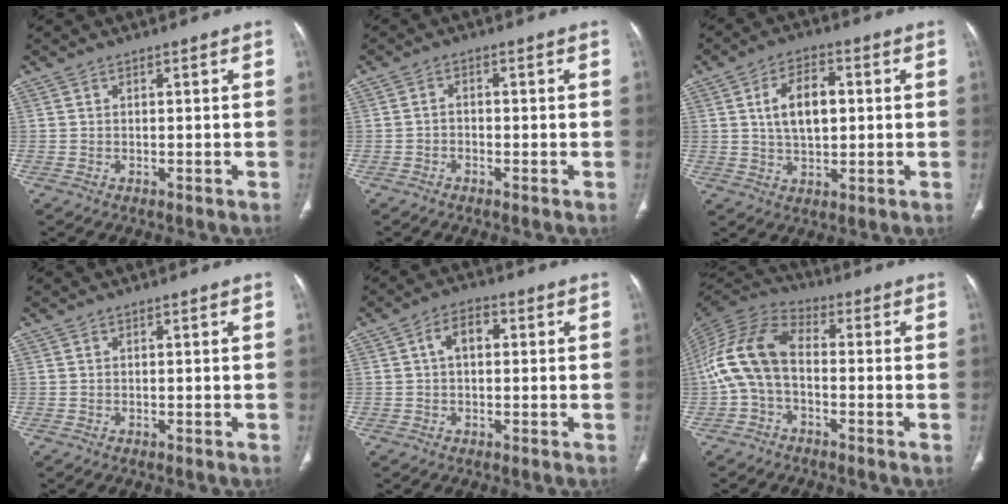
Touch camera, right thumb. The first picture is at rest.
{"total": 1.4, "force": [-0.7, 1.0, 0.7], "torque": [-0.008, 0.008, -0.015]}
{"total": 9.0, "force": [1.4, 5.2, 7.3], "torque": [-0.111, 0.007, 0.023]}
{"total": 0.0}
{"total": 4.8, "force": [0.7, 3.0, 3.6], "torque": [-0.054, 0.018, 0.004]}
{"total": 12.1, "force": [-1.5, 7.3, 9.5], "torque": [-0.195, 0.035, -0.040]}